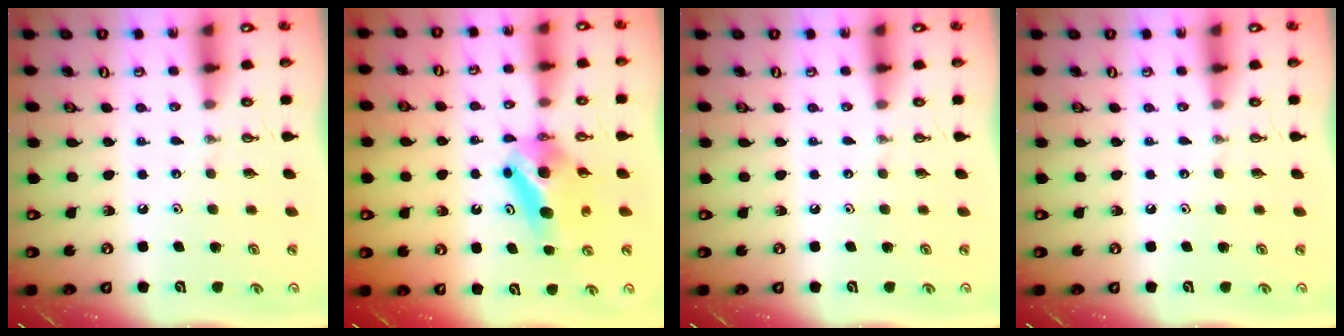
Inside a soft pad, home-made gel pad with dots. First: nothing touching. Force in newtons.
{"total": 9.6, "press": 5.5, "slide": 7.9}
{"total": 0.0}
{"total": 0.0}